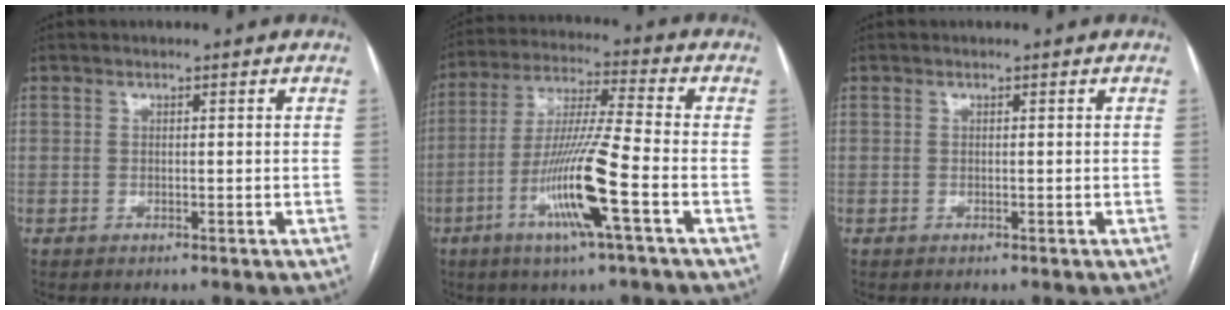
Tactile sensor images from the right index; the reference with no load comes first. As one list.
[{"total": 13.2, "force": [-5.1, -0.6, 12.2], "torque": [-0.243, -0.012, -0.100]}, {"total": 0.0}]